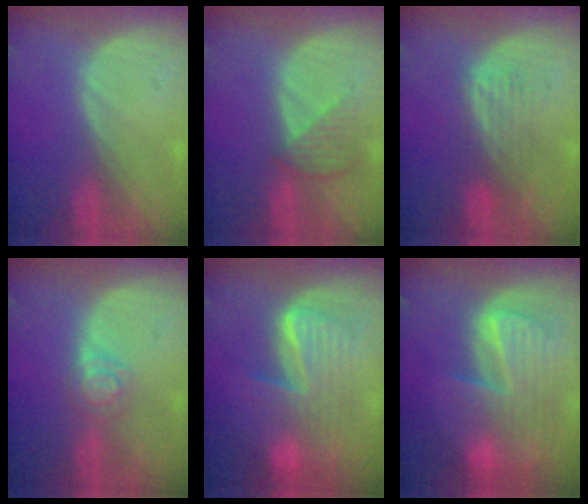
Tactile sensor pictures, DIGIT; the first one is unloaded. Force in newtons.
{"total": 3.9, "press": 3.6, "slide": 1.5}
{"total": 4.3, "press": 3.7, "slide": 2.3}
{"total": 3.9, "press": 3.6, "slide": 1.5}
{"total": 8.0, "press": 8.0, "slide": 0.5}
{"total": 9.8, "press": 8.4, "slide": 5.0}